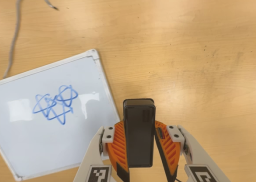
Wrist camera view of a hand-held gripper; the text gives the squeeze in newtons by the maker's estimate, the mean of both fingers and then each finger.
{"total": 5.9, "left": 5.6, "right": 6.2}